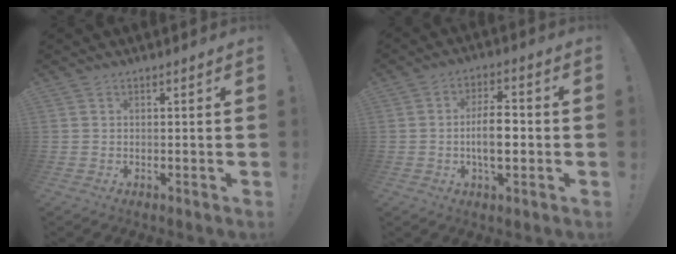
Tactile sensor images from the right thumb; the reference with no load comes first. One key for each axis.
{"total": 9.2, "fx": -1.7, "fy": 4.2, "fz": 8.1, "tx": -0.136, "ty": 0.002, "tz": -0.037}